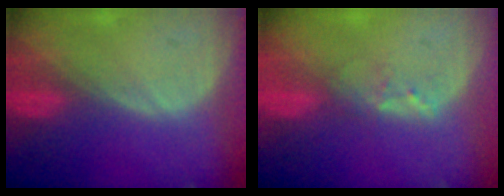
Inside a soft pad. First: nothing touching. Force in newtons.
{"total": 2.0, "press": 1.9, "slide": 0.4}